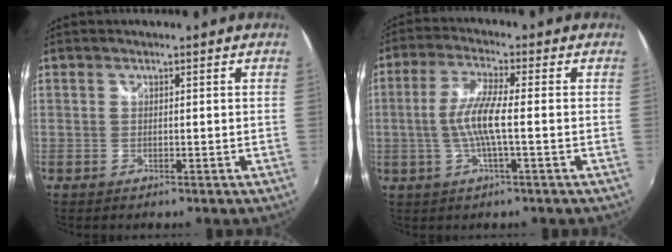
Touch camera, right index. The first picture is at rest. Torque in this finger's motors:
{"motor_torque": [0.91, -0.35, 0.51, 0.15]}